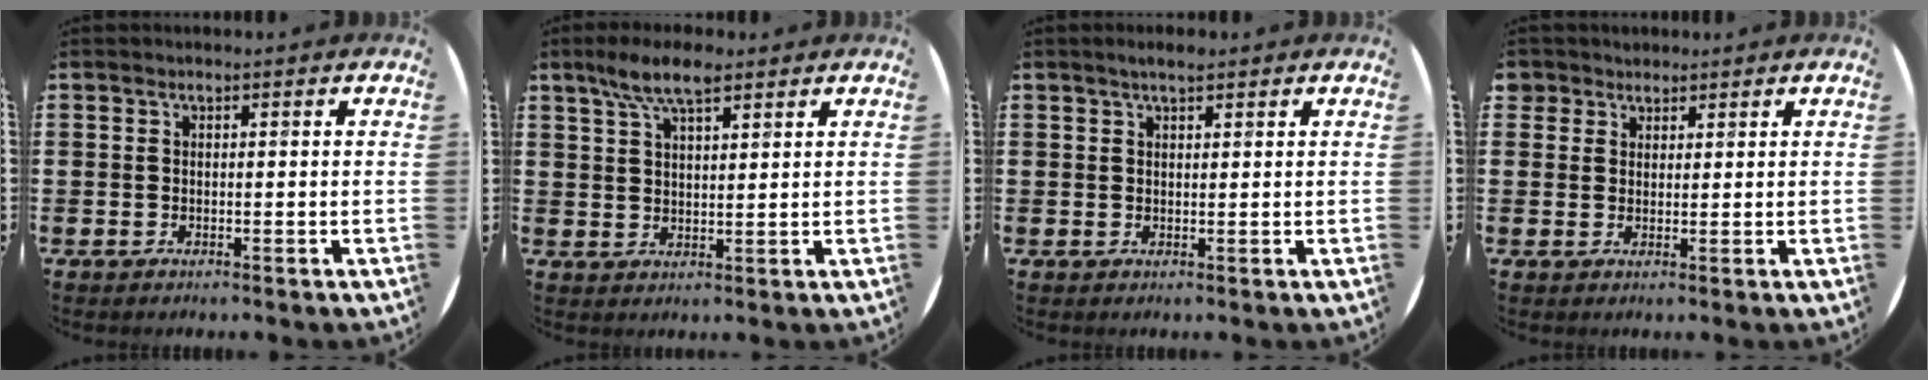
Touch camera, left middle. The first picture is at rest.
{"total": 6.5, "force": [4.6, 2.1, 4.1], "torque": [-0.084, -0.001, 0.081]}
{"total": 1.9, "force": [1.5, 0.4, 1.2], "torque": [-0.024, 0.005, 0.025]}
{"total": 2.2, "force": [1.8, 1.3, -0.2], "torque": [0.007, 0.004, 0.034]}